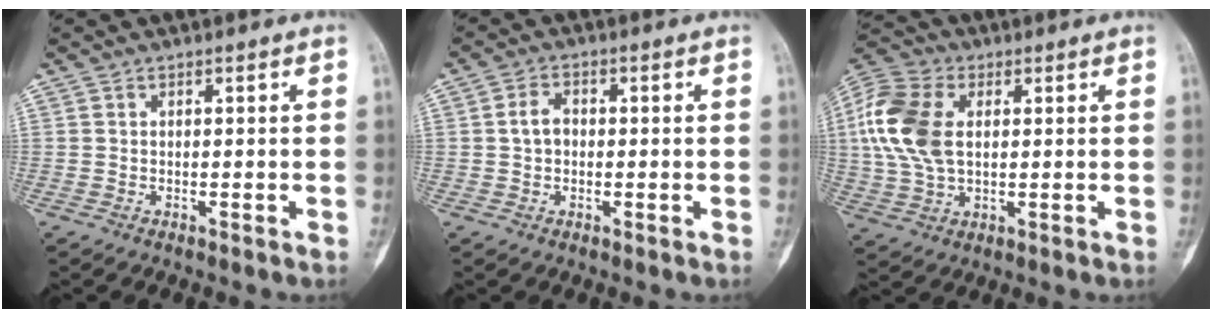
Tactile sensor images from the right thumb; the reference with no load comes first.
{"total": 3.0, "force": [0.1, 2.1, 2.0], "torque": [-0.037, 0.011, -0.006]}
{"total": 14.0, "force": [2.6, 8.6, 10.7], "torque": [-0.238, 0.012, 0.043]}